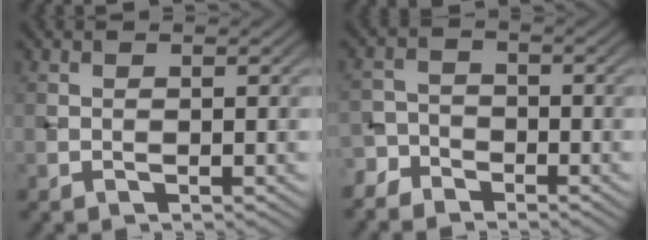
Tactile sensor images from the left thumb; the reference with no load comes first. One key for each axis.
{"total": 4.0, "fx": -3.5, "fy": 2.0, "fz": 0.5, "tx": -0.007, "ty": -0.001, "tz": -0.080}